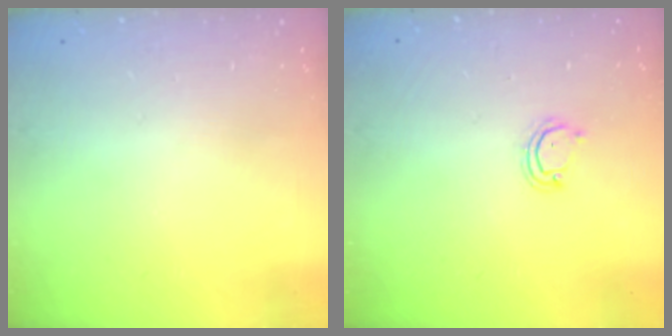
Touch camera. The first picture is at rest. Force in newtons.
{"total": 3.9, "press": 3.9, "slide": 0.4}